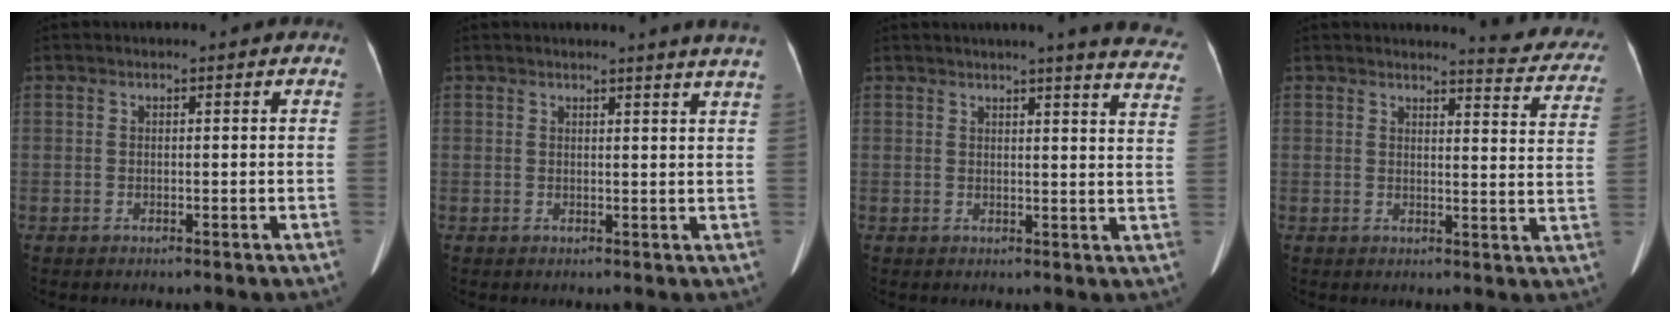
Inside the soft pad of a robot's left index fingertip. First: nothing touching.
{"total": 5.5, "force": [5.0, -1.1, 2.2], "torque": [-0.024, -0.014, 0.036]}
{"total": 14.4, "force": [13.1, 0.0, 6.1], "torque": [-0.061, -0.059, 0.128]}
{"total": 10.2, "force": [9.9, 1.1, 2.3], "torque": [-0.009, -0.052, 0.086]}